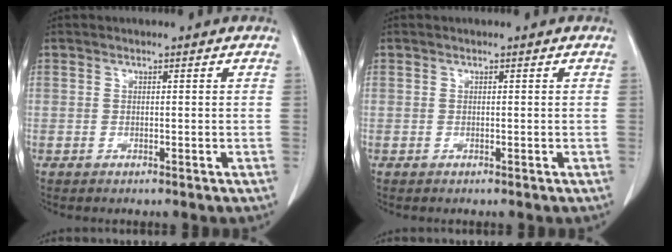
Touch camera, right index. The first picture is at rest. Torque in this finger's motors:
{"motor_torque": [0.00, 0.00, 0.00, 0.00]}